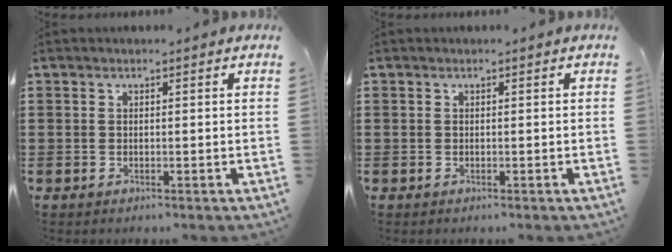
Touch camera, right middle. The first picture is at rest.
{"total": 0.0}